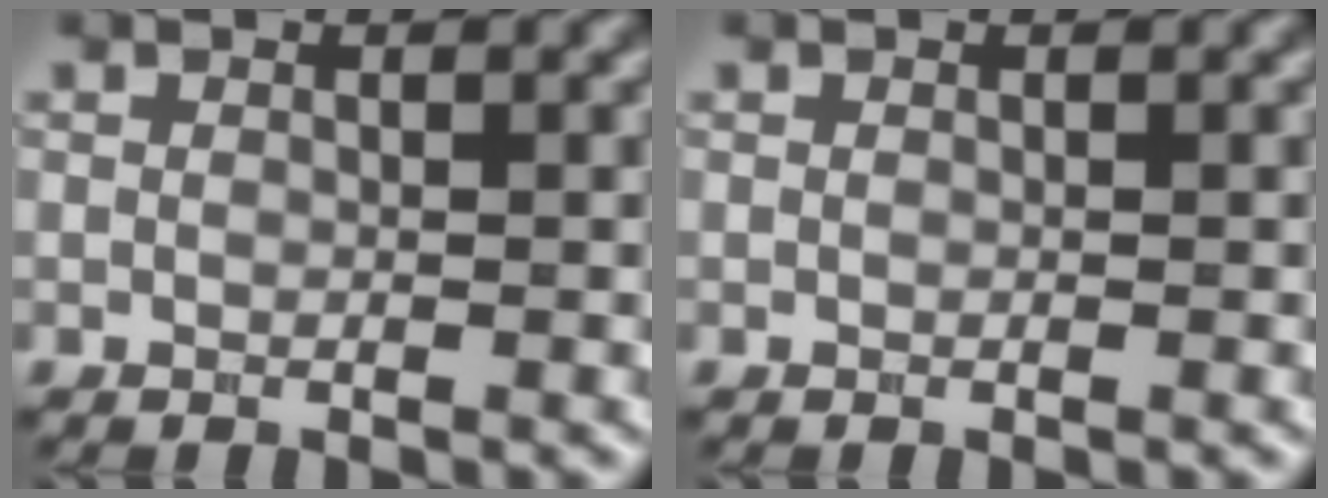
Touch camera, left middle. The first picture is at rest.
{"total": 0.0}